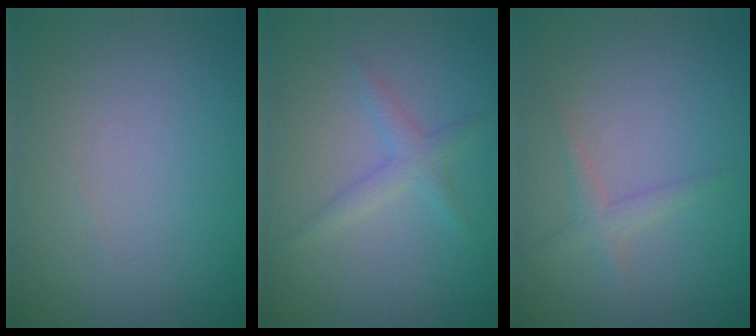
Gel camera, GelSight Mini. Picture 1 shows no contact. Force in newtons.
{"total": 1.7, "press": 1.7, "slide": 0.1}
{"total": 1.2, "press": 1.2, "slide": 0.0}